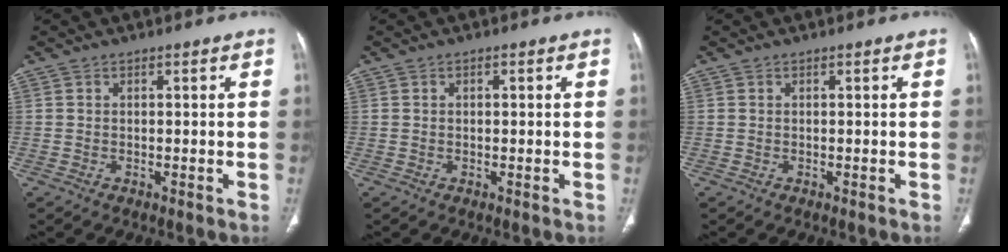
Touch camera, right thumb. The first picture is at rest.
{"total": 0.6, "force": [0.1, 0.3, 0.5], "torque": [-0.006, 0.003, 0.003]}
{"total": 0.0}